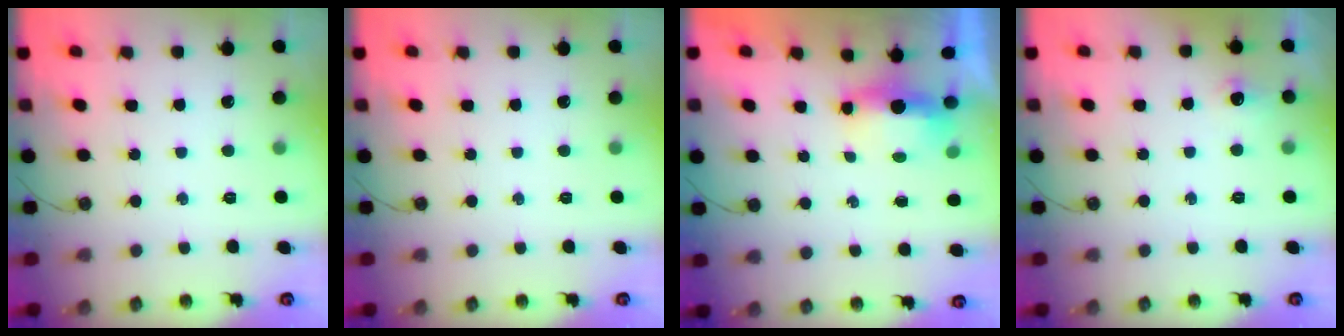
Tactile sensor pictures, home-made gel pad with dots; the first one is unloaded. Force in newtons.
{"total": 0.0}
{"total": 5.1, "press": 5.0, "slide": 1.1}
{"total": 5.4, "press": 5.3, "slide": 1.1}